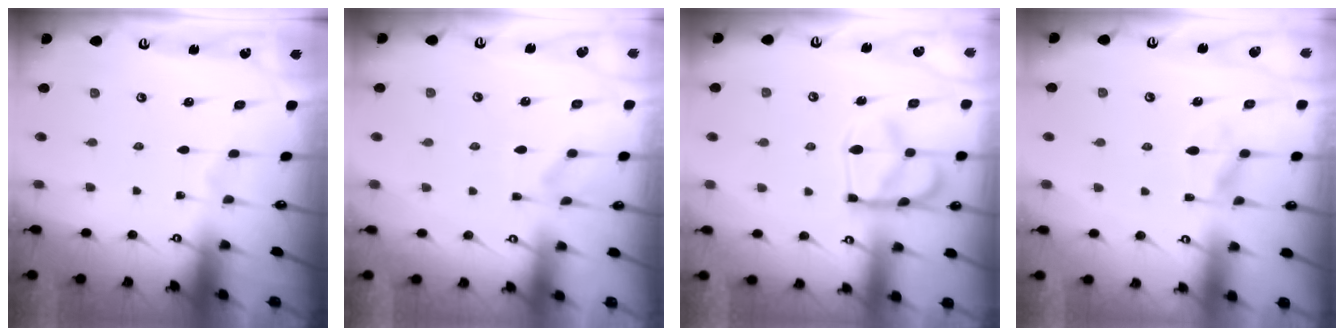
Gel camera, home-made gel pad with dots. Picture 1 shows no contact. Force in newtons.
{"total": 1.3, "press": 0.5, "slide": 1.2}
{"total": 15.1, "press": 15.0, "slide": 1.2}
{"total": 1.5, "press": 0.2, "slide": 1.5}